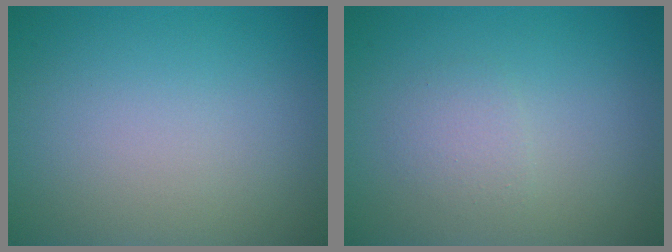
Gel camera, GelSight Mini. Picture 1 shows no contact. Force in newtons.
{"total": 1.4, "press": 1.4, "slide": 0.0}